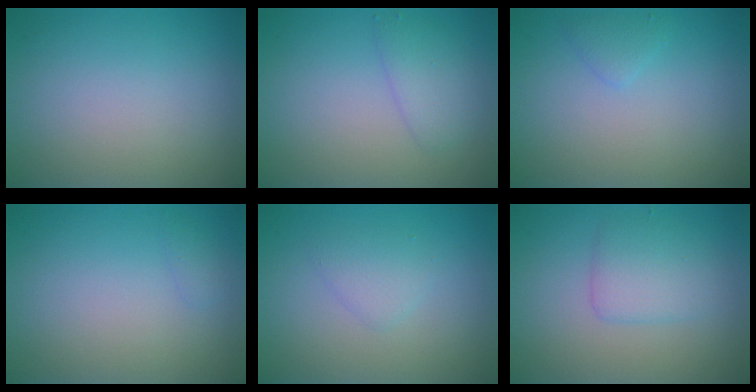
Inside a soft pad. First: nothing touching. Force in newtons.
{"total": 2.1, "press": 2.1, "slide": 0.1}
{"total": 1.0, "press": 1.0, "slide": 0.1}
{"total": 0.6, "press": 0.6, "slide": 0.0}
{"total": 1.5, "press": 1.5, "slide": 0.1}
{"total": 2.7, "press": 2.7, "slide": 0.1}